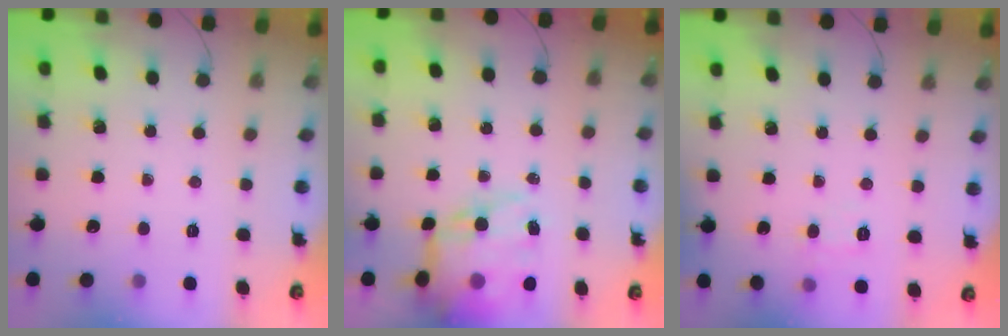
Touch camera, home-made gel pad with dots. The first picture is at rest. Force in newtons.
{"total": 18.1, "press": 17.6, "slide": 4.2}
{"total": 4.9, "press": 4.7, "slide": 1.4}